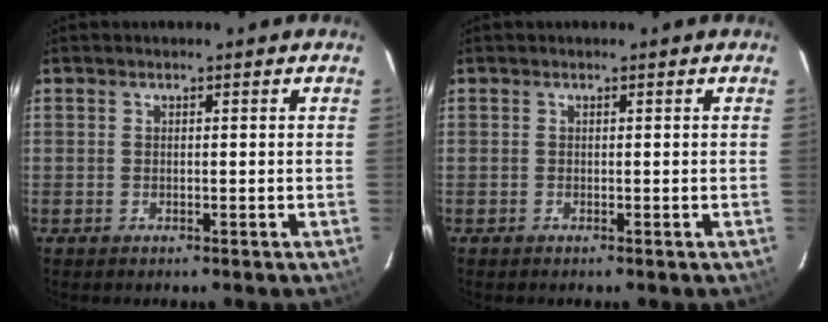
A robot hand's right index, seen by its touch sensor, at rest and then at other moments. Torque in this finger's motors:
{"motor_torque": [0.24, 0.14, 0.03, 0.01]}